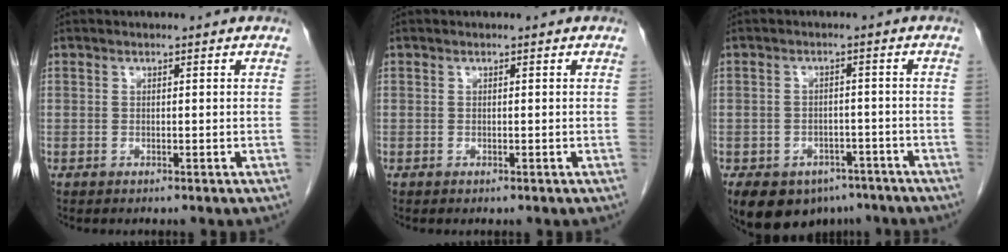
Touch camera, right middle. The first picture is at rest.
{"total": 0.0}
{"total": 14.0, "force": [-8.8, 9.4, 5.4], "torque": [-0.126, -0.004, -0.110]}